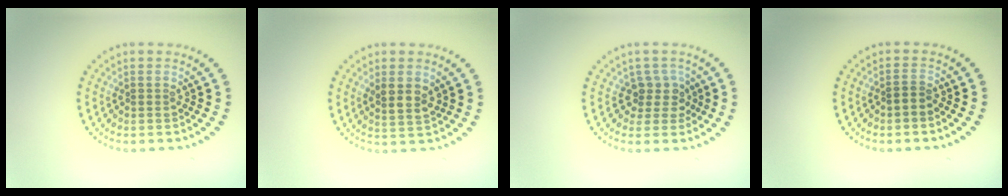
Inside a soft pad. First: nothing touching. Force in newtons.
{"total": 2.3, "press": 2.1, "slide": 1.0}
{"total": 2.4, "press": 1.9, "slide": 1.4}
{"total": 0.6, "press": 0.4, "slide": 0.5}